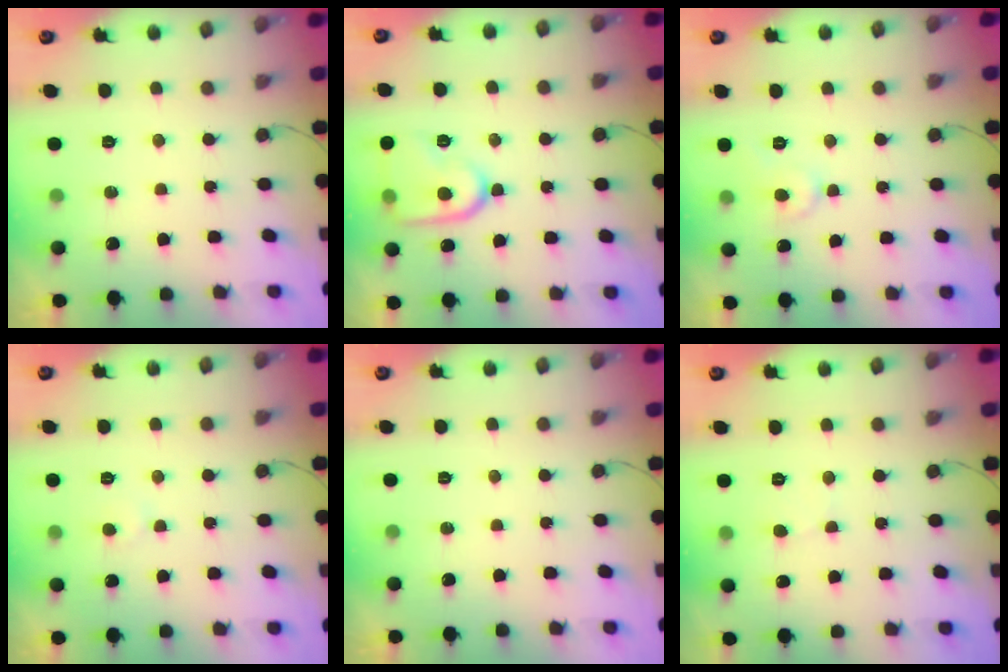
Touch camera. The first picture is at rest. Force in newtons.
{"total": 13.6, "press": 13.6, "slide": 1.3}
{"total": 4.7, "press": 4.6, "slide": 0.6}
{"total": 4.1, "press": 4.0, "slide": 0.2}
{"total": 0.0}
{"total": 1.6, "press": 1.6, "slide": 0.1}